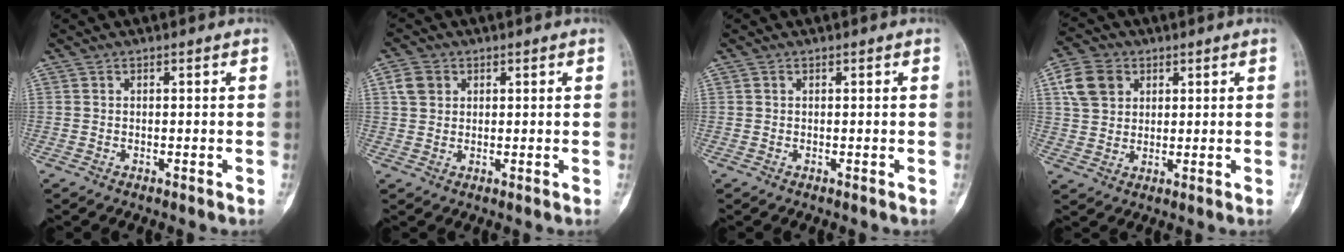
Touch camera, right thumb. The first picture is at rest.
{"total": 3.9, "force": [1.3, 3.2, 1.8], "torque": [-0.024, 0.002, 0.027]}
{"total": 0.0}
{"total": 8.0, "force": [2.9, 6.3, 3.9], "torque": [-0.059, 0.002, 0.053]}